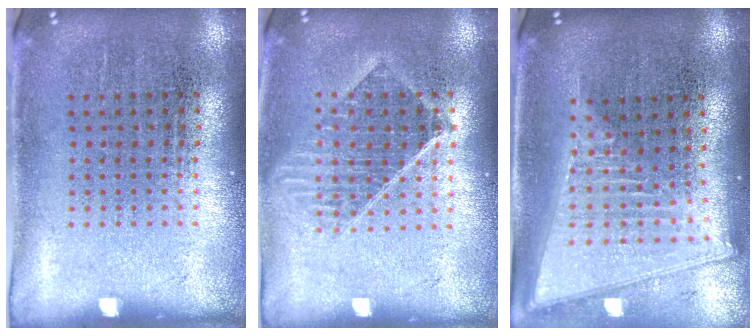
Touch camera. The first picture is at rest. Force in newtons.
{"total": 1.4, "press": 1.3, "slide": 0.6}
{"total": 2.2, "press": 1.9, "slide": 1.2}